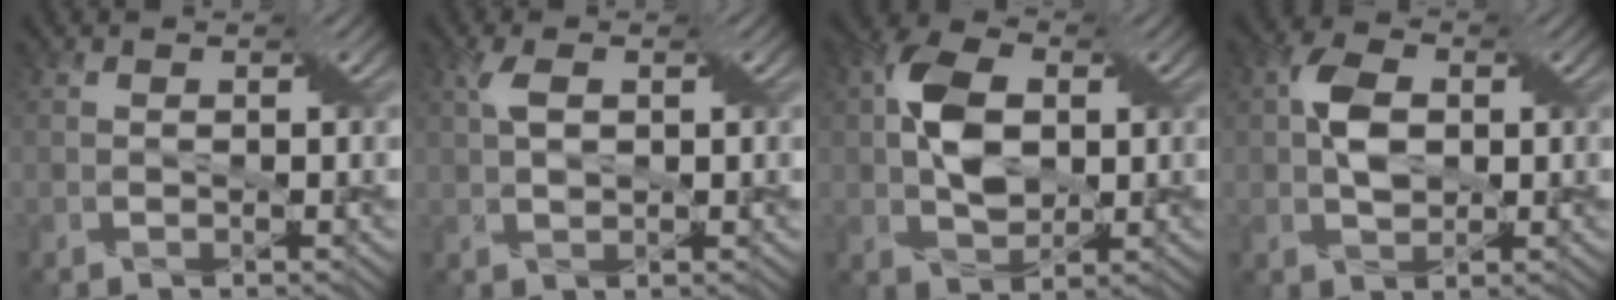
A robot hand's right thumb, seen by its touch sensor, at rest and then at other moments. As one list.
[{"total": 2.7, "force": [0.8, 1.2, 2.3], "torque": [-0.054, 0.008, 0.017]}, {"total": 7.3, "force": [0.9, 4.7, 5.5], "torque": [-0.113, 0.010, 0.012]}, {"total": 4.6, "force": [0.5, 3.0, 3.5], "torque": [-0.072, 0.006, 0.003]}]